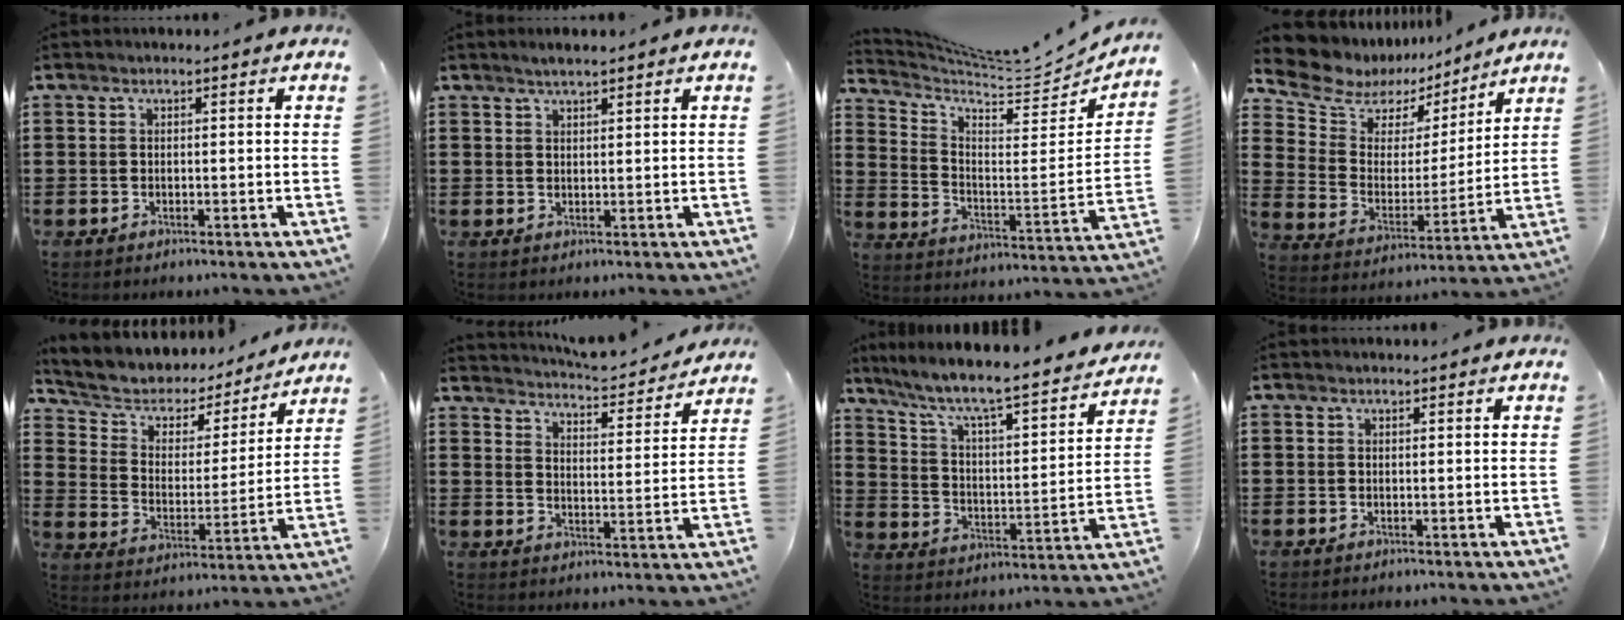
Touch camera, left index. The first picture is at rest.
{"total": 1.7, "force": [1.5, 0.2, 0.9], "torque": [-0.018, 0.004, 0.027]}
{"total": 6.0, "force": [5.6, 0.5, 1.9], "torque": [-0.068, -0.053, 0.093]}
{"total": 8.2, "force": [6.5, 4.8, 1.6], "torque": [-0.078, -0.041, 0.116]}
{"total": 4.9, "force": [3.8, 3.0, 0.8], "torque": [-0.048, -0.026, 0.058]}
{"total": 4.2, "force": [4.2, -0.3, 0.5], "torque": [-0.025, -0.040, 0.066]}
{"total": 6.3, "force": [5.3, 0.3, 3.4], "torque": [-0.090, -0.050, 0.078]}
{"total": 0.0}